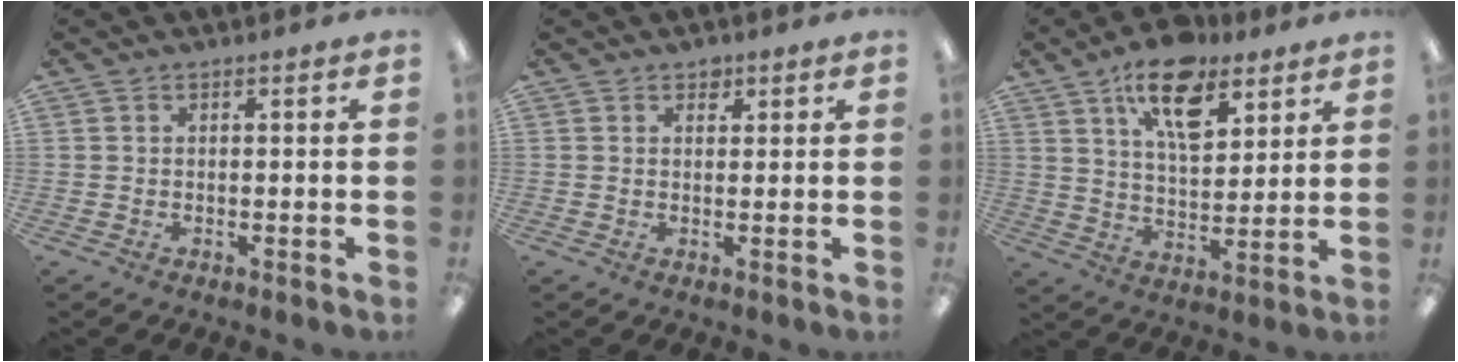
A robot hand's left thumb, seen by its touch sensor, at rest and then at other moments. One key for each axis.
{"total": 1.9, "fx": 1.4, "fy": 1.2, "fz": 0.5, "tx": 0.005, "ty": -0.005, "tz": 0.022}
{"total": 14.8, "fx": 9.3, "fy": 7.2, "fz": 9.0, "tx": -0.140, "ty": -0.036, "tz": 0.162}